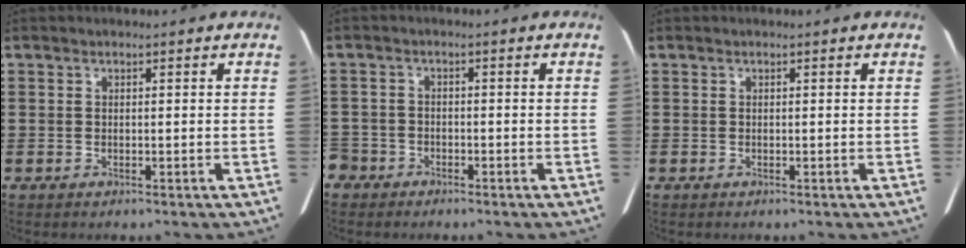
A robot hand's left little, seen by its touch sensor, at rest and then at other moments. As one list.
[{"total": 2.1, "force": [-1.8, 1.0, 0.2], "torque": [-0.016, -0.003, -0.043]}, {"total": 0.0}]